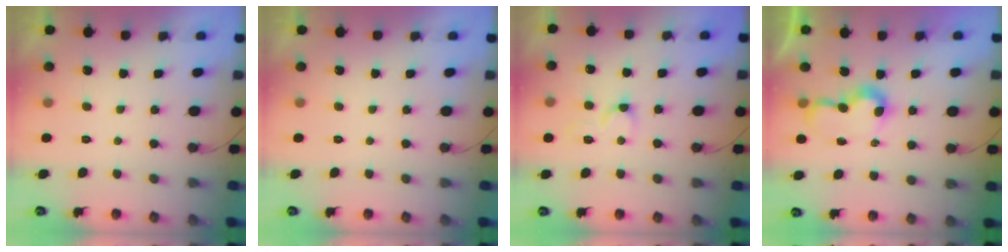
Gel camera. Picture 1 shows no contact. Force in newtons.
{"total": 0.0}
{"total": 5.2, "press": 5.2, "slide": 0.3}
{"total": 7.6, "press": 7.6, "slide": 0.6}